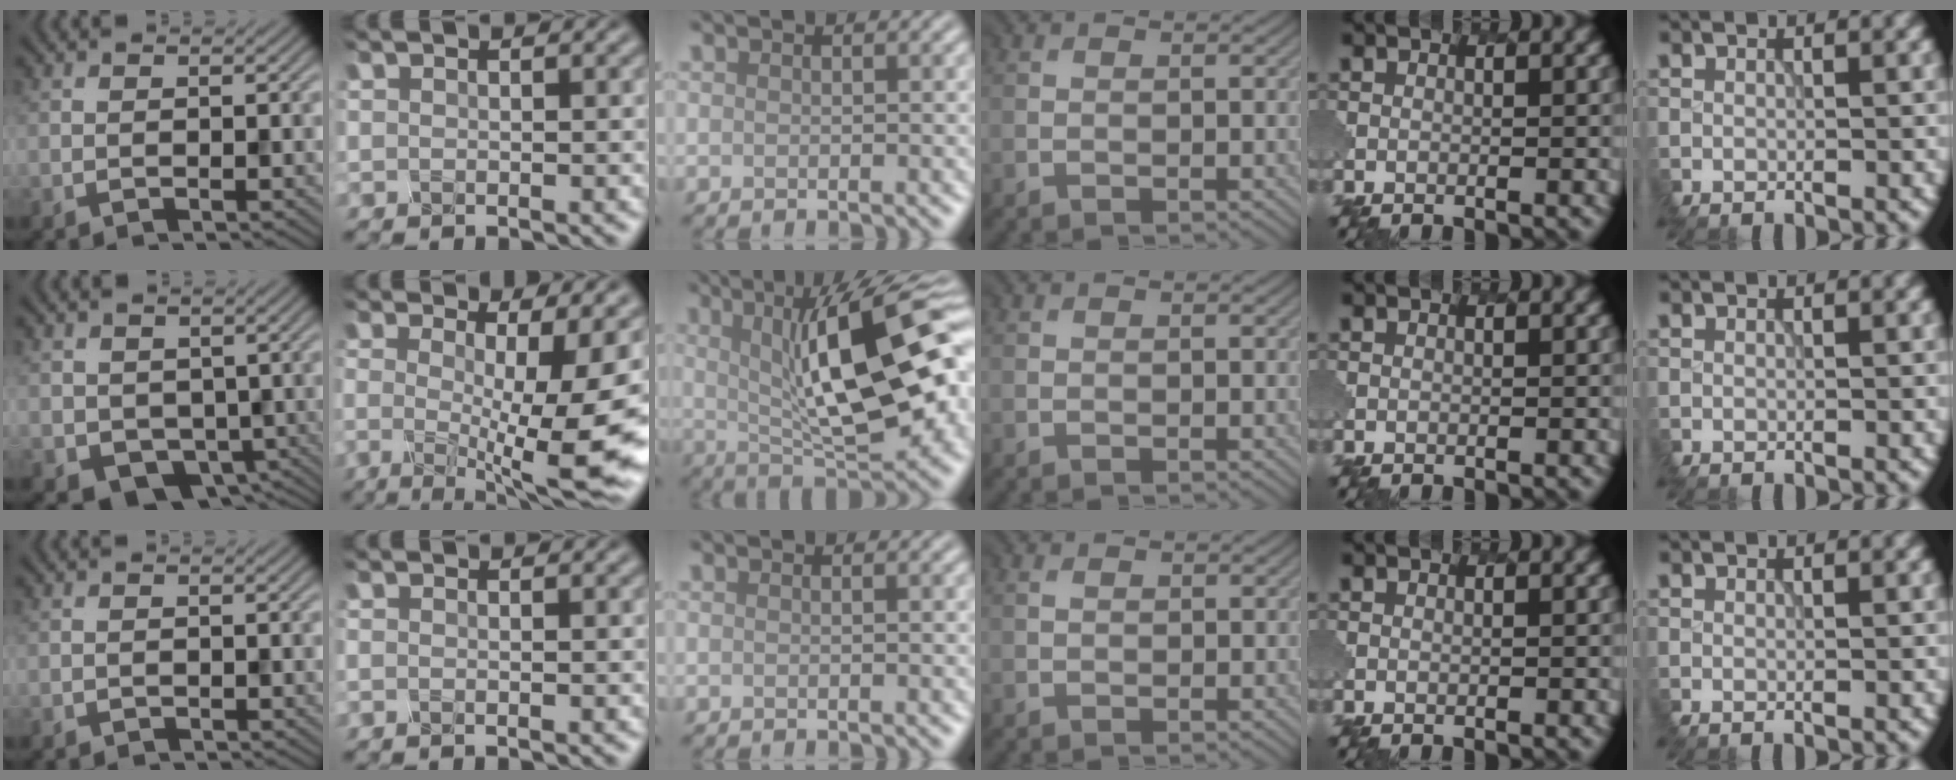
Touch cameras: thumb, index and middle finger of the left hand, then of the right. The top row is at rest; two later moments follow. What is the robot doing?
{"motion": "disassemble", "object": "battery cover"}